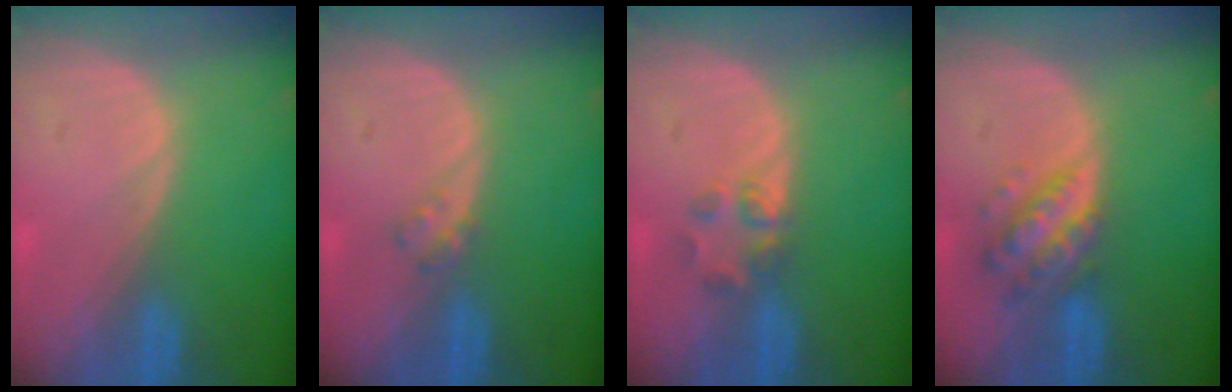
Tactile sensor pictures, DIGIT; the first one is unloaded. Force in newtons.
{"total": 1.6, "press": 1.6, "slide": 0.2}
{"total": 2.7, "press": 2.6, "slide": 0.9}
{"total": 6.4, "press": 5.7, "slide": 2.8}